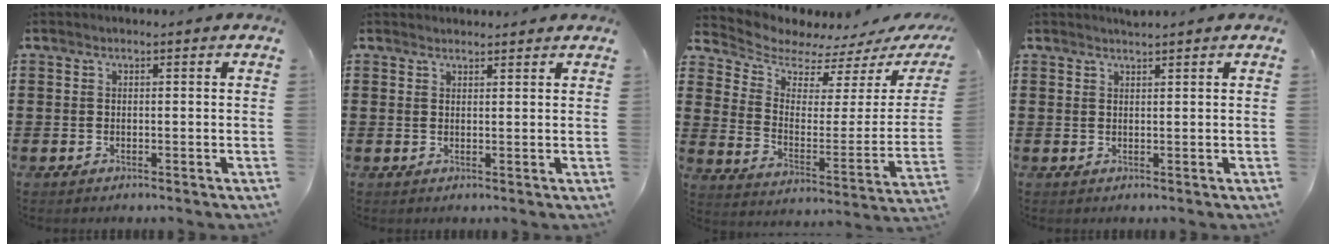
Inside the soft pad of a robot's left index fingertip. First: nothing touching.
{"total": 1.5, "force": [1.5, 0.2, 0.0], "torque": [-0.003, 0.001, 0.029]}
{"total": 5.3, "force": [5.0, 1.8, 0.4], "torque": [-0.047, -0.045, 0.085]}
{"total": 1.2, "force": [1.2, -0.2, 0.2], "torque": [-0.005, -0.002, 0.023]}